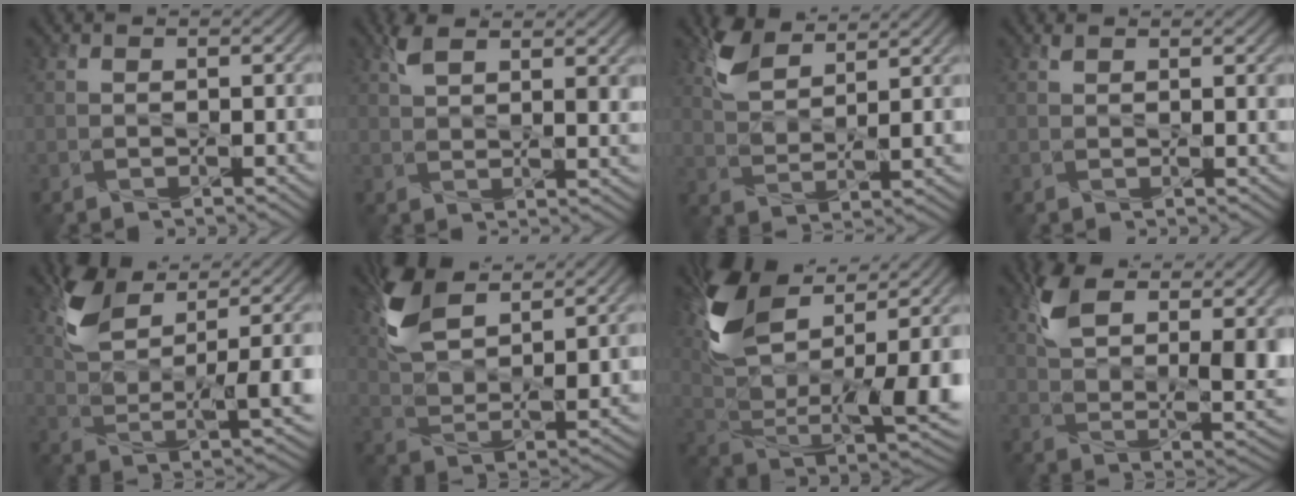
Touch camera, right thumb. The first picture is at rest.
{"total": 5.8, "force": [3.0, 2.0, 4.6], "torque": [-0.087, 0.003, 0.060]}
{"total": 6.4, "force": [4.6, 2.2, 3.9], "torque": [-0.094, 0.000, 0.098]}
{"total": 1.2, "force": [0.9, 0.2, 0.8], "torque": [-0.015, -0.001, 0.018]}
{"total": 9.7, "force": [5.4, 3.3, 7.3], "torque": [-0.152, -0.003, 0.111]}
{"total": 11.2, "force": [6.9, 4.3, 7.7], "torque": [-0.176, 0.002, 0.141]}
{"total": 16.1, "force": [6.8, 8.1, 12.2], "torque": [-0.264, 0.011, 0.129]}
{"total": 14.8, "force": [6.6, 6.7, 11.5], "torque": [-0.203, -0.003, 0.117]}